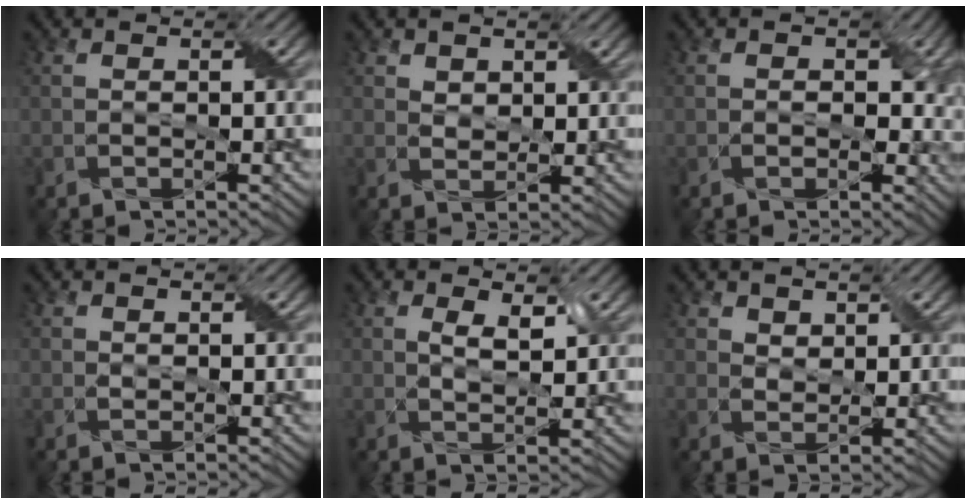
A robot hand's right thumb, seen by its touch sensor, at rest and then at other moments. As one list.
[{"total": 2.2, "force": [1.4, 1.5, 0.8], "torque": [-0.025, -0.001, 0.024]}, {"total": 4.3, "force": [-0.1, 3.1, 3.1], "torque": [-0.032, -0.010, 0.003]}, {"total": 0.9, "force": [0.6, 0.6, 0.3], "torque": [-0.010, -0.001, 0.012]}, {"total": 3.9, "force": [1.8, 1.8, 3.0], "torque": [-0.065, -0.004, 0.036]}, {"total": 2.6, "force": [1.8, 1.6, 1.0], "torque": [-0.028, -0.002, 0.032]}]